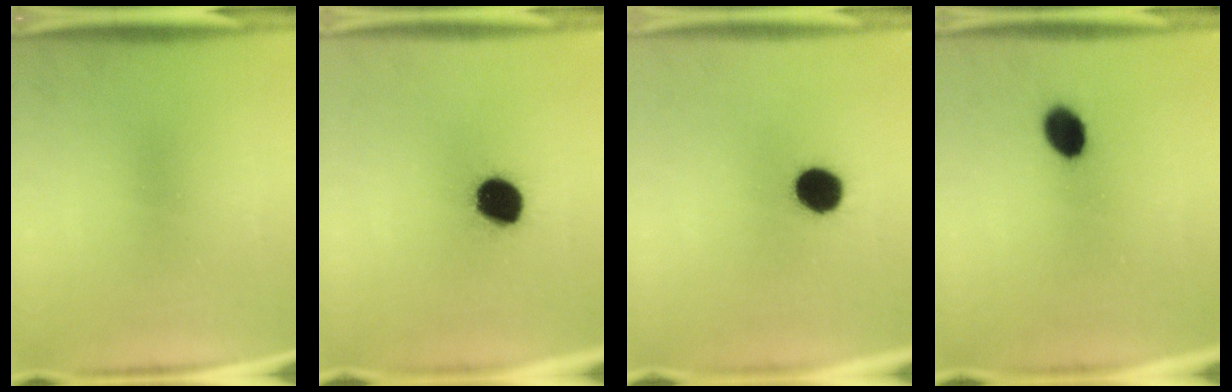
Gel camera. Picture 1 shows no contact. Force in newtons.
{"total": 12.7}
{"total": 9.9}
{"total": 6.8}